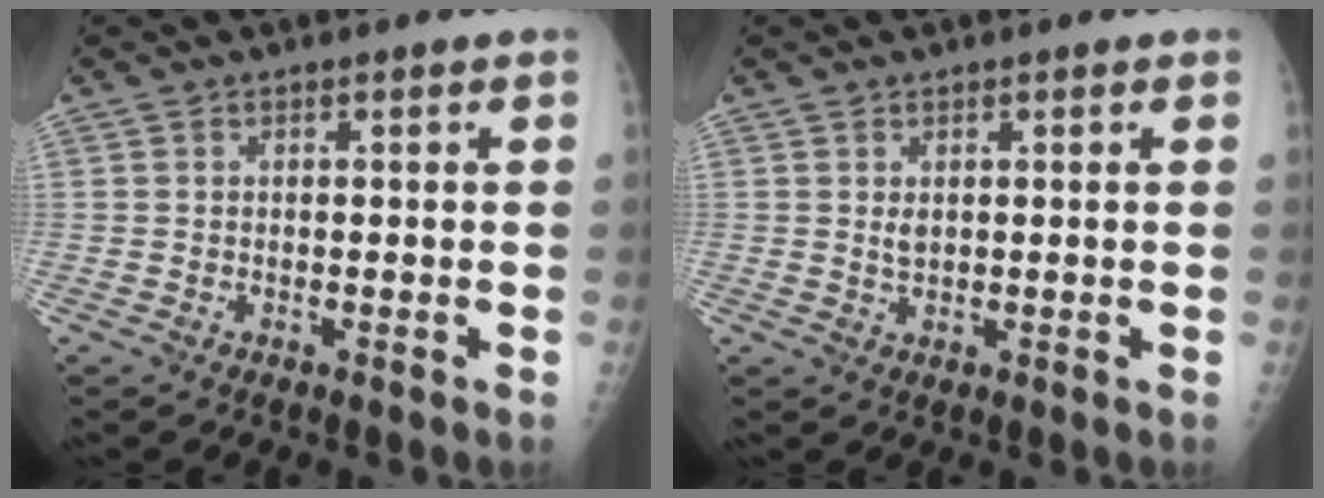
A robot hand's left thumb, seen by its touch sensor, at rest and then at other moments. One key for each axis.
{"total": 1.4, "fx": 0.5, "fy": 0.9, "fz": 1.0, "tx": -0.011, "ty": -0.005, "tz": 0.013}